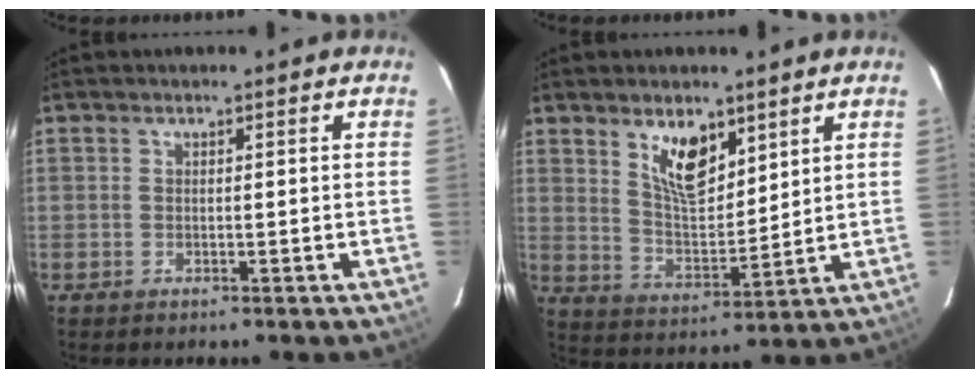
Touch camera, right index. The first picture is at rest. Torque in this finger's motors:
{"motor_torque": [0.55, 0.55, 0.26, 0.09]}